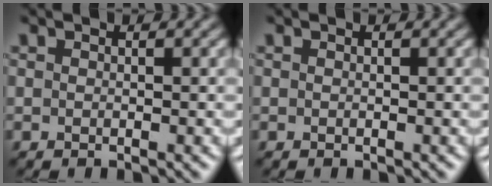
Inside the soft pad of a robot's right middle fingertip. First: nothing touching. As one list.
[{"total": 0.0}]